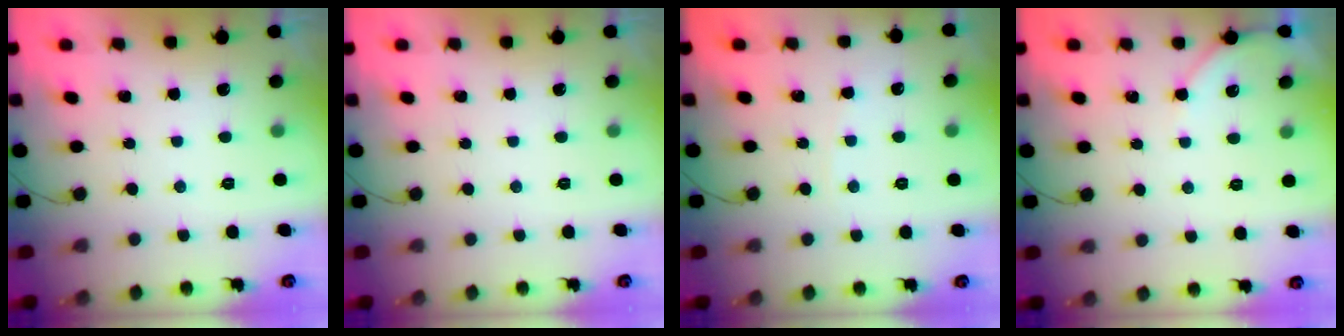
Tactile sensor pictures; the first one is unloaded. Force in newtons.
{"total": 0.0}
{"total": 1.8, "press": 1.8, "slide": 0.2}
{"total": 3.7, "press": 3.7, "slide": 0.5}